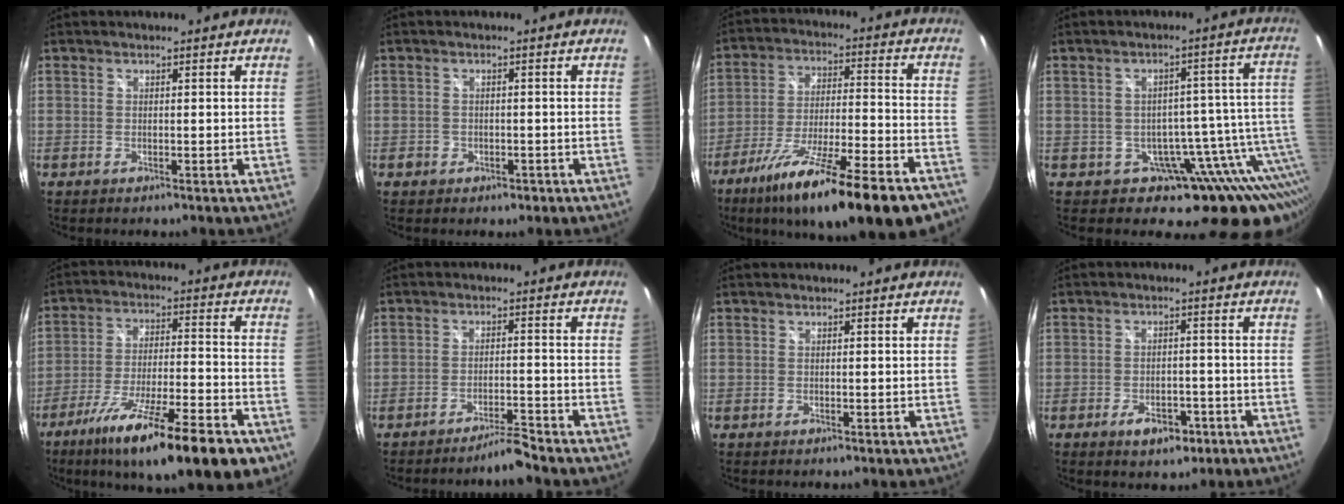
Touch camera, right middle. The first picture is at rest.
{"total": 2.1, "force": [-0.9, 1.8, 0.6], "torque": [-0.012, -0.002, -0.013]}
{"total": 26.5, "force": [-19.5, 4.8, 17.3], "torque": [-0.289, -0.066, -0.287]}
{"total": 16.0, "force": [-4.7, 10.6, 11.0], "torque": [-0.132, 0.004, -0.051]}
{"total": 21.4, "force": [-13.3, 3.8, 16.3], "torque": [-0.274, -0.051, -0.208]}
{"total": 4.0, "force": [-3.9, -0.6, 1.0], "torque": [-0.031, 0.001, -0.068]}
{"total": 0.0}
{"total": 5.5, "force": [-3.0, 3.1, 3.4], "torque": [-0.071, 0.000, -0.038]}